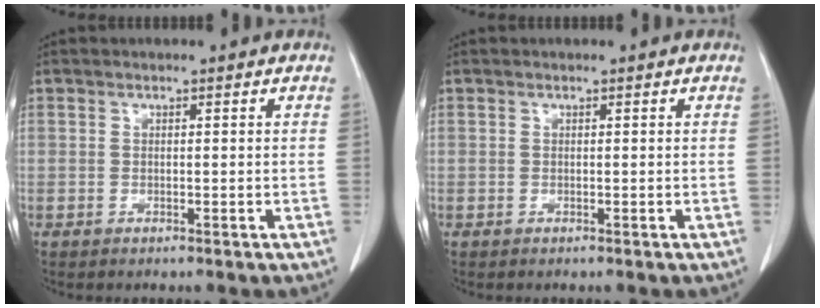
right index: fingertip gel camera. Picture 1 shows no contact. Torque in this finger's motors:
{"motor_torque": [0.00, 0.00, 0.00, 0.00]}